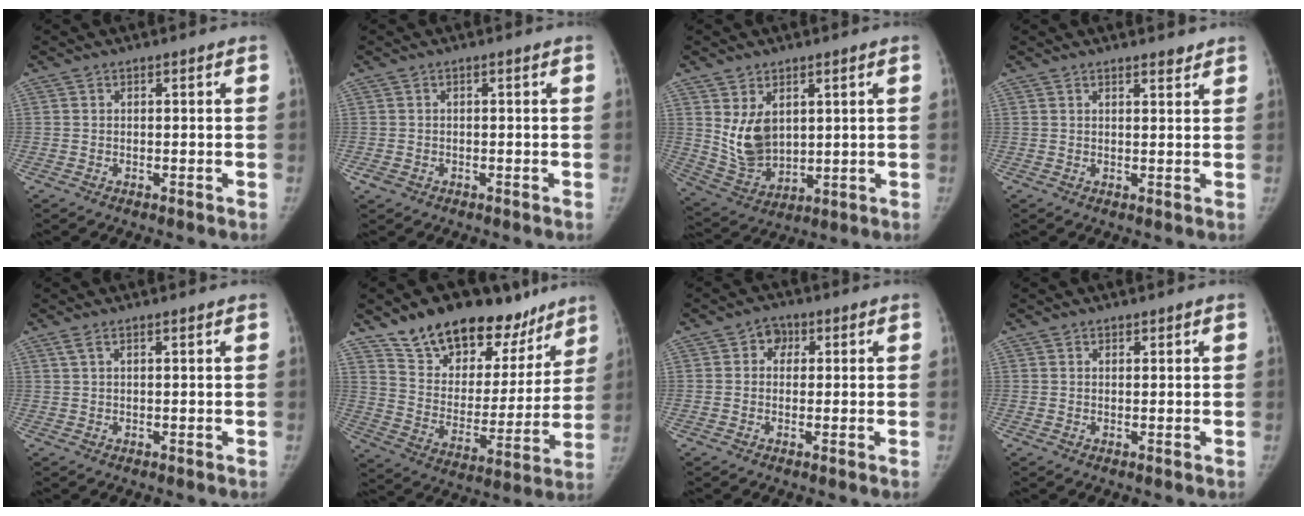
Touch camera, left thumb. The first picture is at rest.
{"total": 1.5, "force": [-0.7, 1.1, 0.7], "torque": [-0.016, 0.004, -0.009]}
{"total": 9.7, "force": [2.8, 6.7, 6.5], "torque": [-0.094, -0.027, 0.078]}
{"total": 1.9, "force": [1.7, 0.5, 0.8], "torque": [-0.005, -0.013, 0.025]}
{"total": 1.7, "force": [1.0, 0.3, 1.3], "torque": [-0.036, 0.010, 0.024]}
{"total": 24.5, "force": [17.9, 12.7, 11.0], "torque": [-0.124, -0.073, 0.288]}
{"total": 3.1, "force": [0.8, 2.6, 1.4], "torque": [0.003, 0.004, 0.003]}
{"total": 0.8, "force": [0.7, 0.4, 0.1], "torque": [0.008, -0.005, 0.008]}